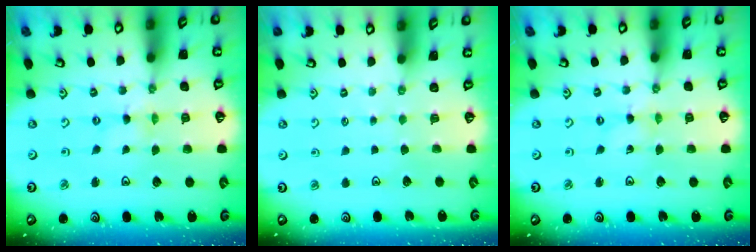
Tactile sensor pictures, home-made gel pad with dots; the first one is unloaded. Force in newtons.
{"total": 0.6, "press": 0.6, "slide": 0.1}
{"total": 0.0}